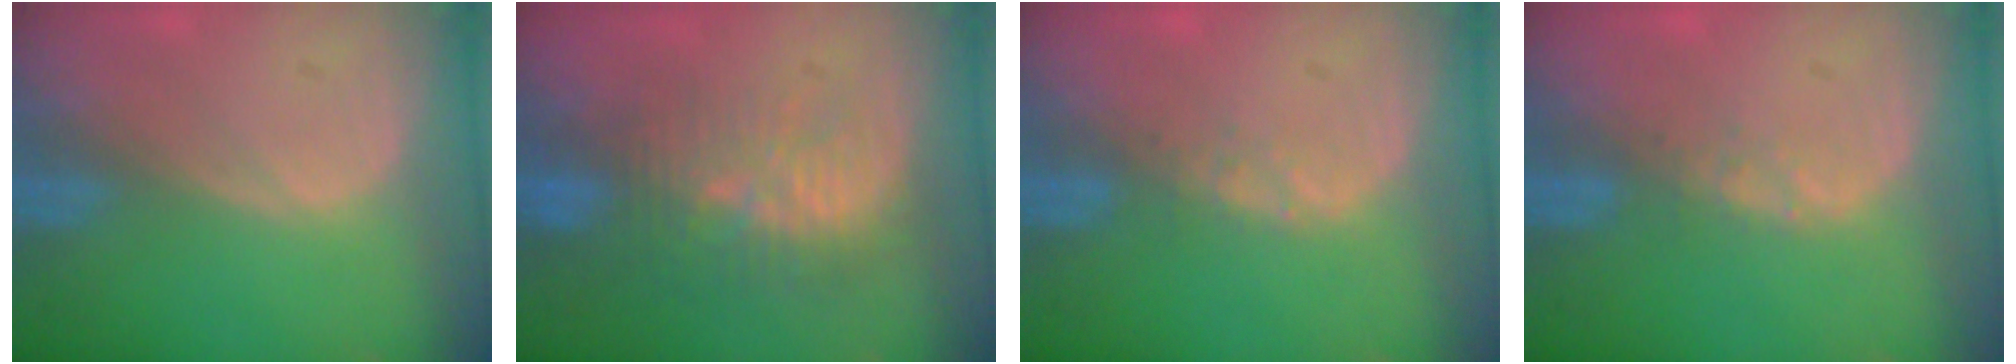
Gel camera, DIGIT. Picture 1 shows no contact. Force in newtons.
{"total": 9.4, "press": 9.0, "slide": 2.7}
{"total": 1.4, "press": 1.4, "slide": 0.2}
{"total": 1.4, "press": 1.4, "slide": 0.2}